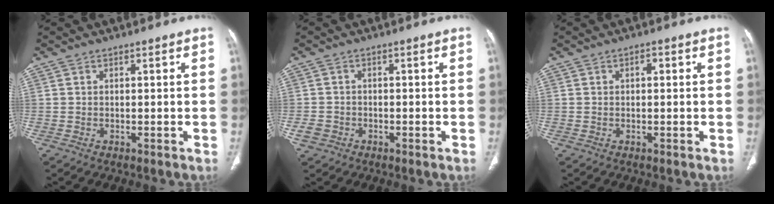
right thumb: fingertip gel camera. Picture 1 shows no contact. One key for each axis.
{"total": 2.6, "fx": -1.1, "fy": 2.2, "fz": 0.8, "tx": -0.013, "ty": 0.009, "tz": -0.021}
{"total": 1.5, "fx": 0.3, "fy": 0.8, "fz": 1.2, "tx": -0.018, "ty": 0.006, "tz": 0.004}